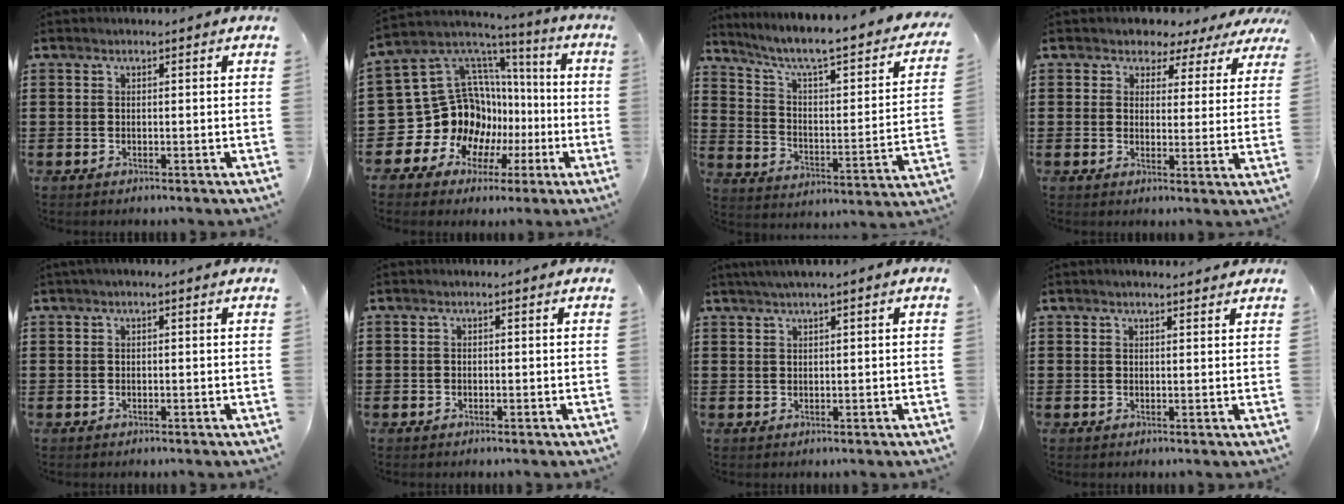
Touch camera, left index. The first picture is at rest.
{"total": 16.3, "force": [-2.0, 14.7, 6.9], "torque": [-0.187, -0.035, 0.001]}
{"total": 6.1, "force": [4.4, 0.7, 4.2], "torque": [-0.101, -0.041, 0.064]}
{"total": 3.1, "force": [2.4, 2.0, 0.2], "torque": [-0.017, -0.011, 0.037]}
{"total": 0.7, "force": [-0.4, 0.2, 0.6], "torque": [-0.011, -0.003, -0.007]}
{"total": 0.5, "force": [-0.3, 0.4, 0.2], "torque": [-0.006, 0.000, -0.007]}
{"total": 1.4, "force": [0.8, -0.1, 1.2], "torque": [-0.021, -0.001, 0.015]}
{"total": 1.2, "force": [1.1, 0.2, 0.6], "torque": [-0.014, 0.001, 0.020]}